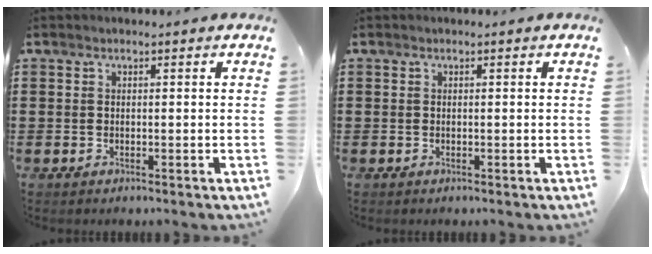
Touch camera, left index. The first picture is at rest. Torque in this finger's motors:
{"motor_torque": [0.00, 0.00, 0.00, 0.00]}